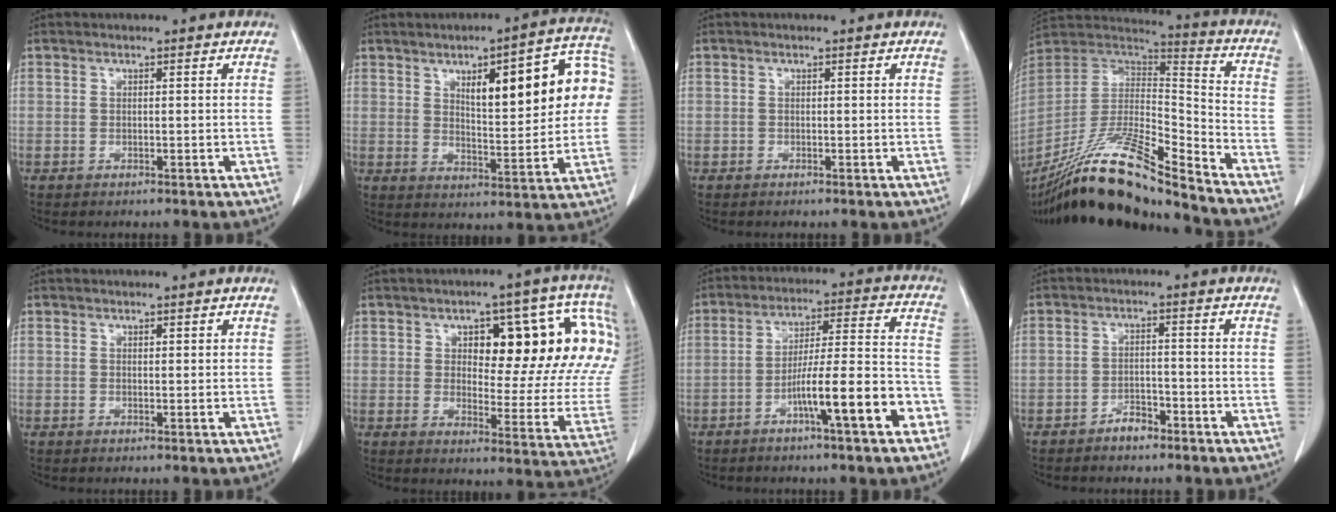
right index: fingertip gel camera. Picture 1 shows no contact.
{"total": 16.1, "force": [3.9, 4.2, 15.0], "torque": [-0.197, 0.032, 0.056]}
{"total": 0.5, "force": [-0.2, 0.5, 0.0], "torque": [0.005, 0.006, -0.007]}
{"total": 21.3, "force": [-17.4, 1.1, 12.1], "torque": [-0.256, -0.006, -0.324]}
{"total": 1.0, "force": [0.5, 0.4, 0.8], "torque": [-0.009, 0.001, 0.007]}
{"total": 20.3, "force": [6.6, 7.3, 17.8], "torque": [-0.199, 0.034, 0.096]}
{"total": 12.4, "force": [-5.7, 0.8, 10.9], "torque": [-0.174, 0.015, -0.089]}
{"total": 3.0, "force": [-2.3, 1.3, 1.3], "torque": [-0.019, 0.006, -0.037]}